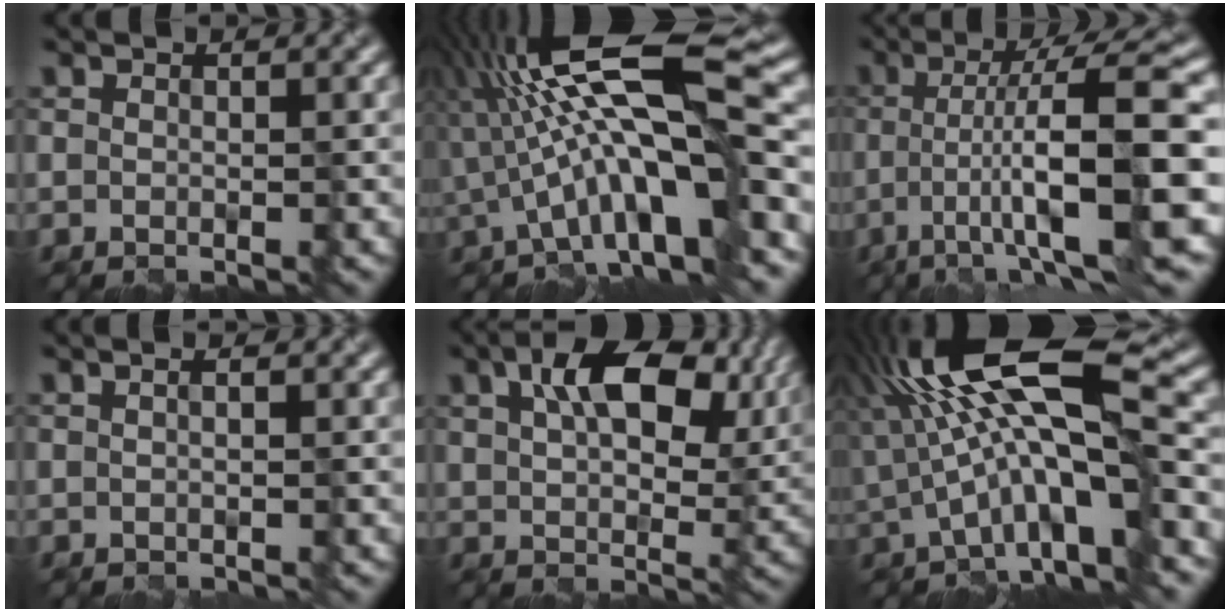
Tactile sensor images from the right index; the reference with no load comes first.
{"total": 12.5, "force": [-0.6, 3.3, 12.1], "torque": [-0.194, 0.026, -0.014]}
{"total": 11.1, "force": [-2.1, 1.9, 10.8], "torque": [-0.150, 0.019, -0.035]}
{"total": 1.4, "force": [0.8, 0.6, 0.9], "torque": [0.002, 0.007, -0.003]}
{"total": 10.8, "force": [5.1, 5.6, 7.7], "torque": [-0.132, 0.018, 0.092]}
{"total": 11.7, "force": [0.9, 3.6, 11.1], "torque": [-0.189, 0.021, 0.005]}